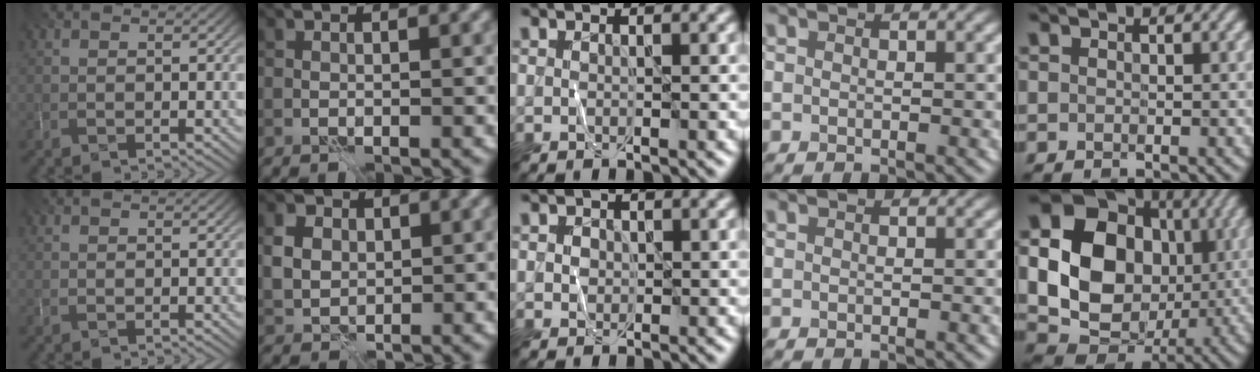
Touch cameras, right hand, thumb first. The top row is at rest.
{"index": {"total": 3.7, "force": [1.1, 2.9, 2.0], "torque": [-0.049, 0.007, 0.023]}, "middle": {"total": 1.0, "force": [0.1, 0.9, 0.3], "torque": [-0.002, -0.001, 0.001]}, "little": {"total": 17.8, "force": [1.3, 14.9, 9.7], "torque": [-0.218, 0.000, 0.023]}}